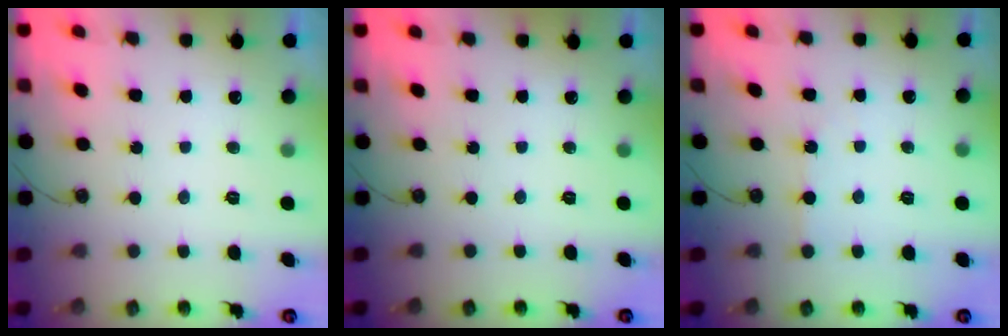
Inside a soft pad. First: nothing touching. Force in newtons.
{"total": 0.0}
{"total": 2.7, "press": 2.7, "slide": 0.4}